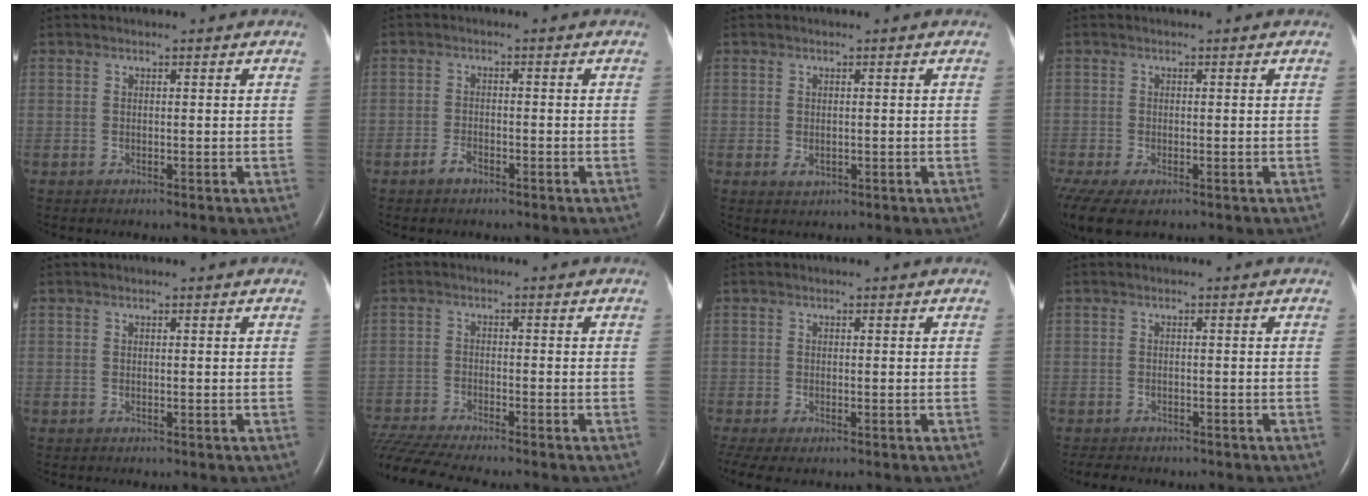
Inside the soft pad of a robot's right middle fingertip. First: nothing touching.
{"total": 2.2, "force": [-1.6, 0.8, 1.3], "torque": [-0.031, 0.000, -0.028]}
{"total": 1.4, "force": [-0.3, 0.9, 1.1], "torque": [-0.021, -0.004, 0.000]}
{"total": 8.9, "force": [-5.6, 3.9, 5.7], "torque": [-0.137, -0.018, -0.087]}
{"total": 0.0}
{"total": 10.4, "force": [-9.4, -0.5, 4.4], "torque": [-0.082, -0.019, -0.161]}
{"total": 5.3, "force": [-3.4, 1.9, 3.6], "torque": [-0.075, -0.013, -0.058]}
{"total": 4.9, "force": [-4.2, 1.7, 2.0], "torque": [-0.036, -0.009, -0.052]}